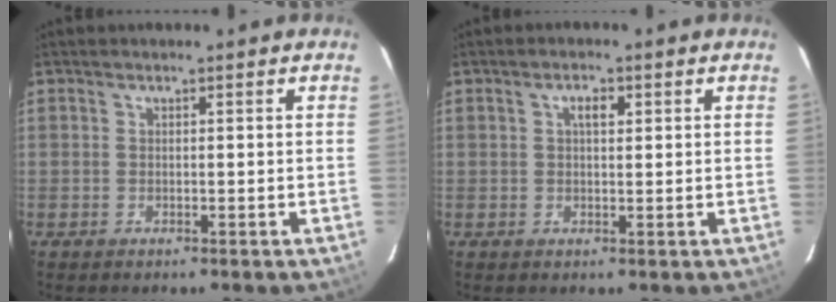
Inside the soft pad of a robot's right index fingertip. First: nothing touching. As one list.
[{"total": 2.4, "force": [0.9, 1.2, 1.9], "torque": [-0.033, 0.009, 0.014]}]